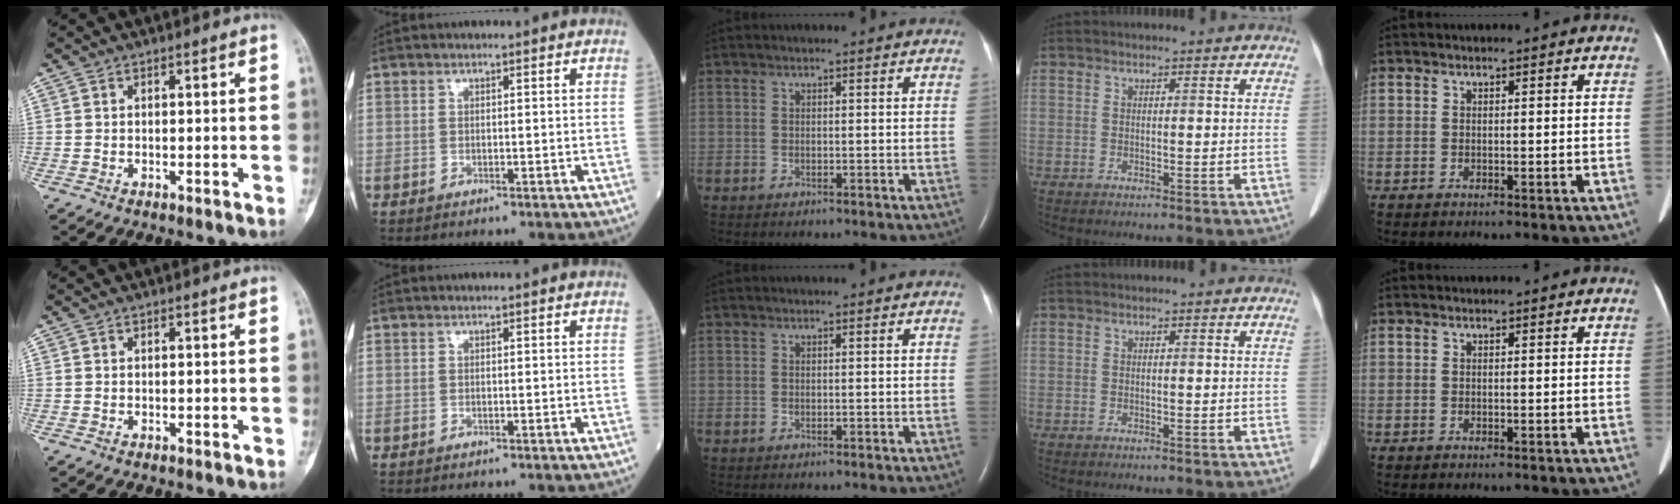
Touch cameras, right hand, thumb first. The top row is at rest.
{}